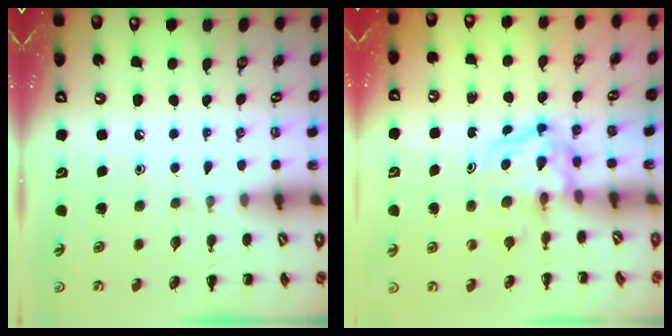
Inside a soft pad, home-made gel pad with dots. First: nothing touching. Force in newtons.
{"total": 3.8, "press": 3.8, "slide": 0.5}